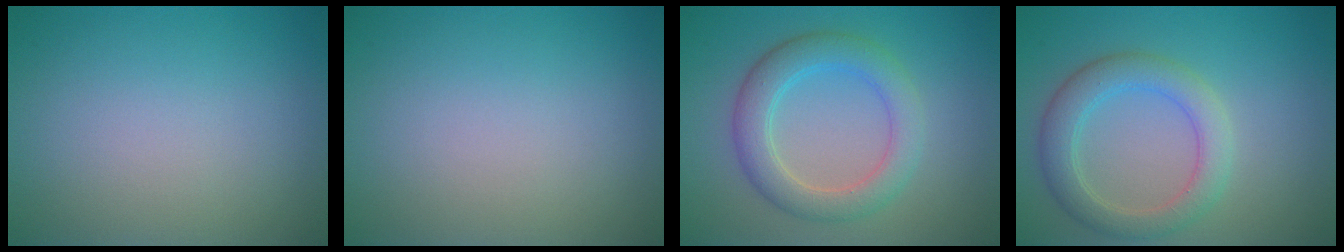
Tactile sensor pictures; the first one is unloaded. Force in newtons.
{"total": 0.0}
{"total": 4.5, "press": 4.5, "slide": 0.0}
{"total": 4.1, "press": 4.0, "slide": 0.2}